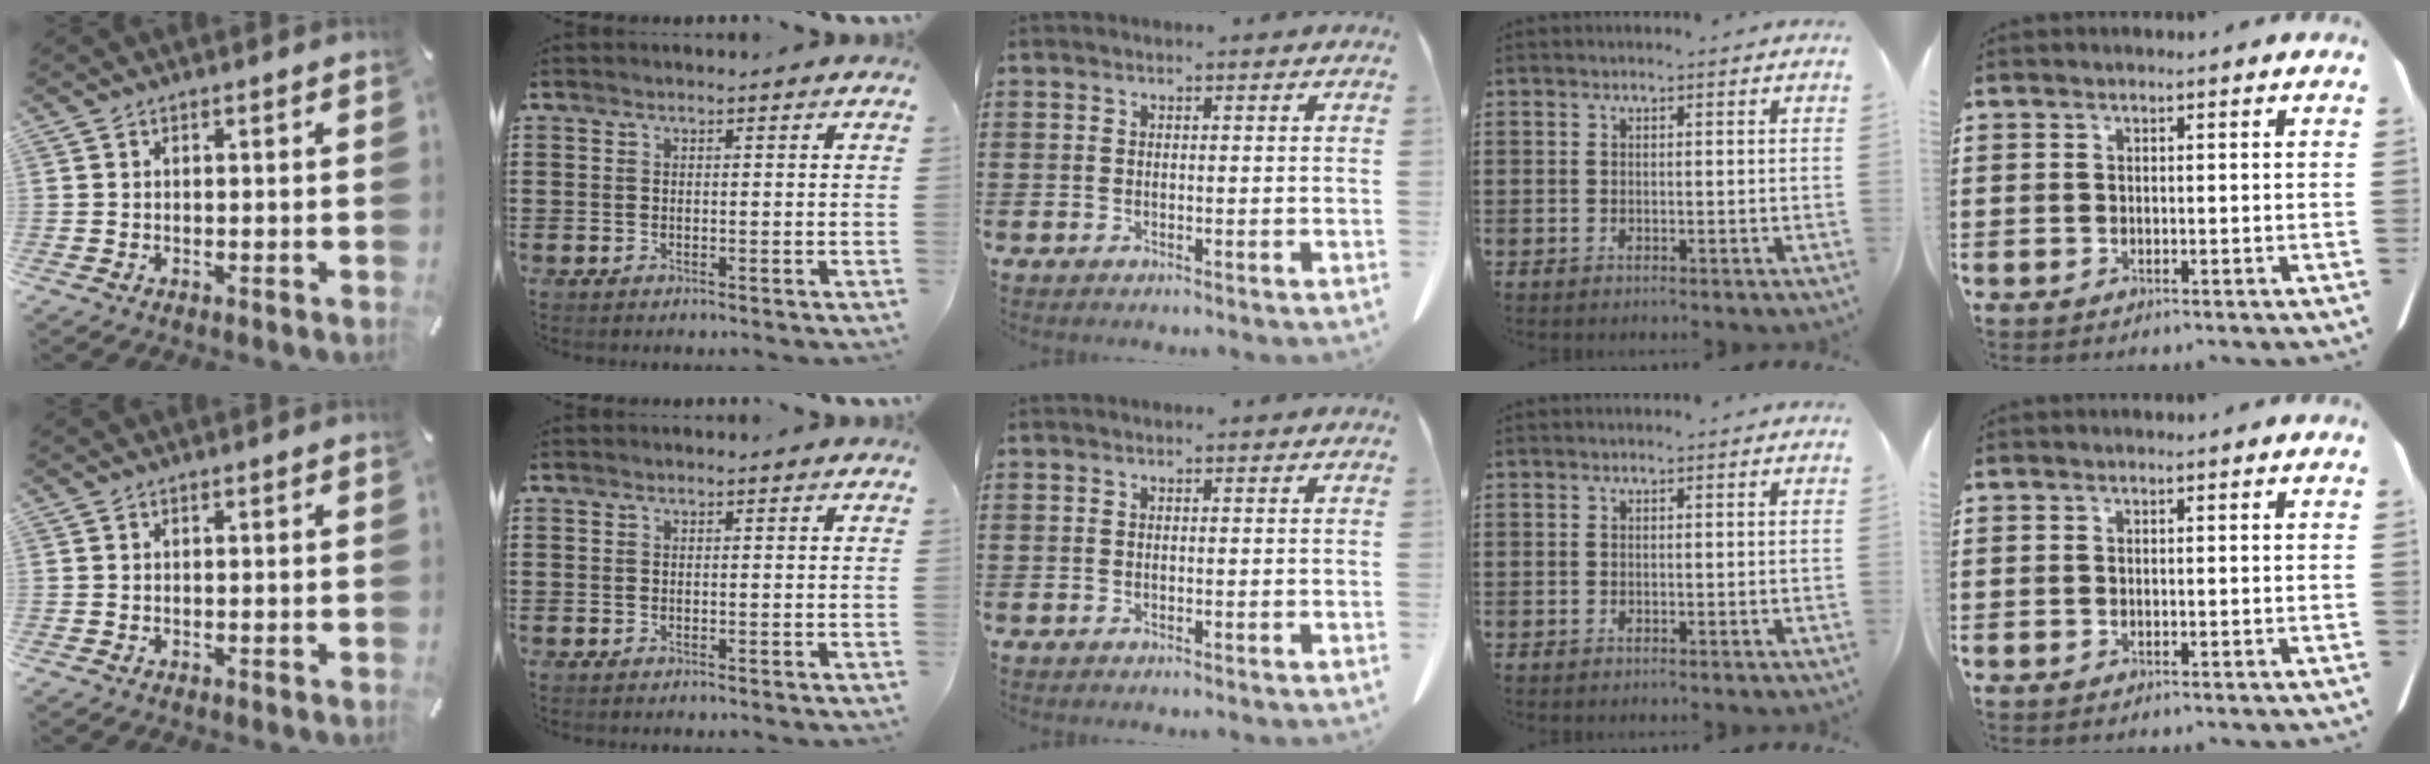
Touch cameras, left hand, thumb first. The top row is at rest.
{}